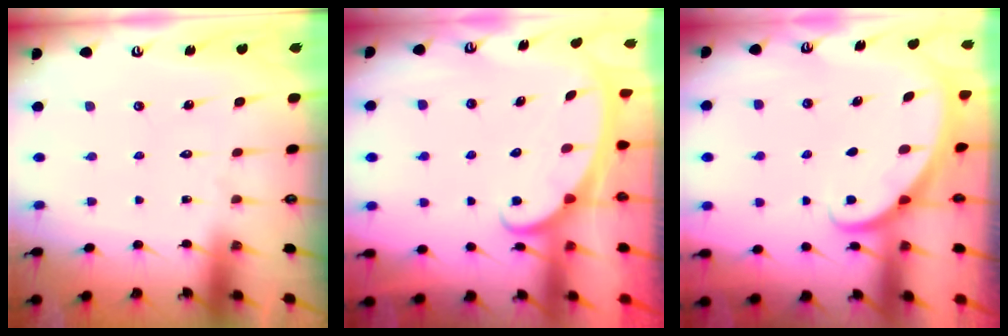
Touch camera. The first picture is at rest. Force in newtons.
{"total": 2.3, "press": 2.3, "slide": 0.3}
{"total": 2.3, "press": 2.3, "slide": 0.1}